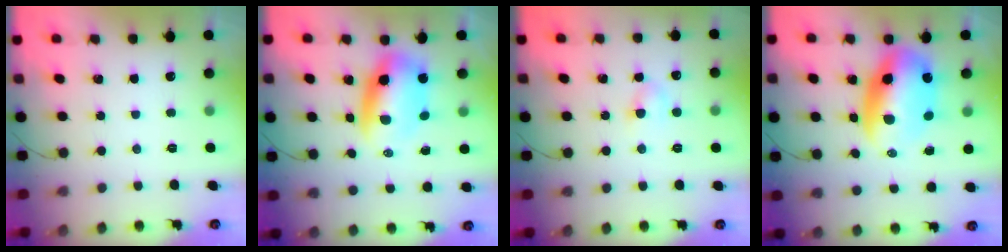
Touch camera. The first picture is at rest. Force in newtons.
{"total": 8.6, "press": 8.3, "slide": 2.2}
{"total": 3.5, "press": 3.3, "slide": 1.3}
{"total": 12.6, "press": 12.3, "slide": 2.8}